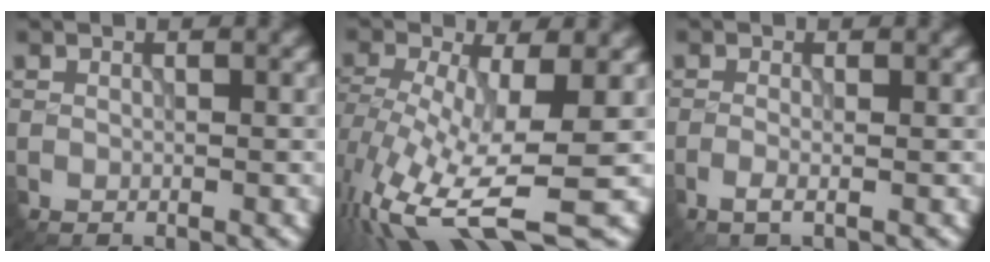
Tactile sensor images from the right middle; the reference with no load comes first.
{"total": 10.2, "force": [-3.7, 3.2, 8.9], "torque": [-0.181, -0.016, -0.063]}
{"total": 1.0, "force": [-0.4, 0.1, 1.0], "torque": [-0.017, -0.001, -0.014]}